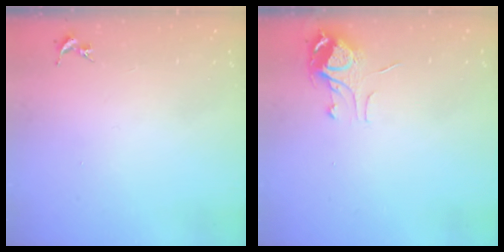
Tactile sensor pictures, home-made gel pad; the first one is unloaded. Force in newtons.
{"total": 7.1, "press": 7.1, "slide": 0.5}